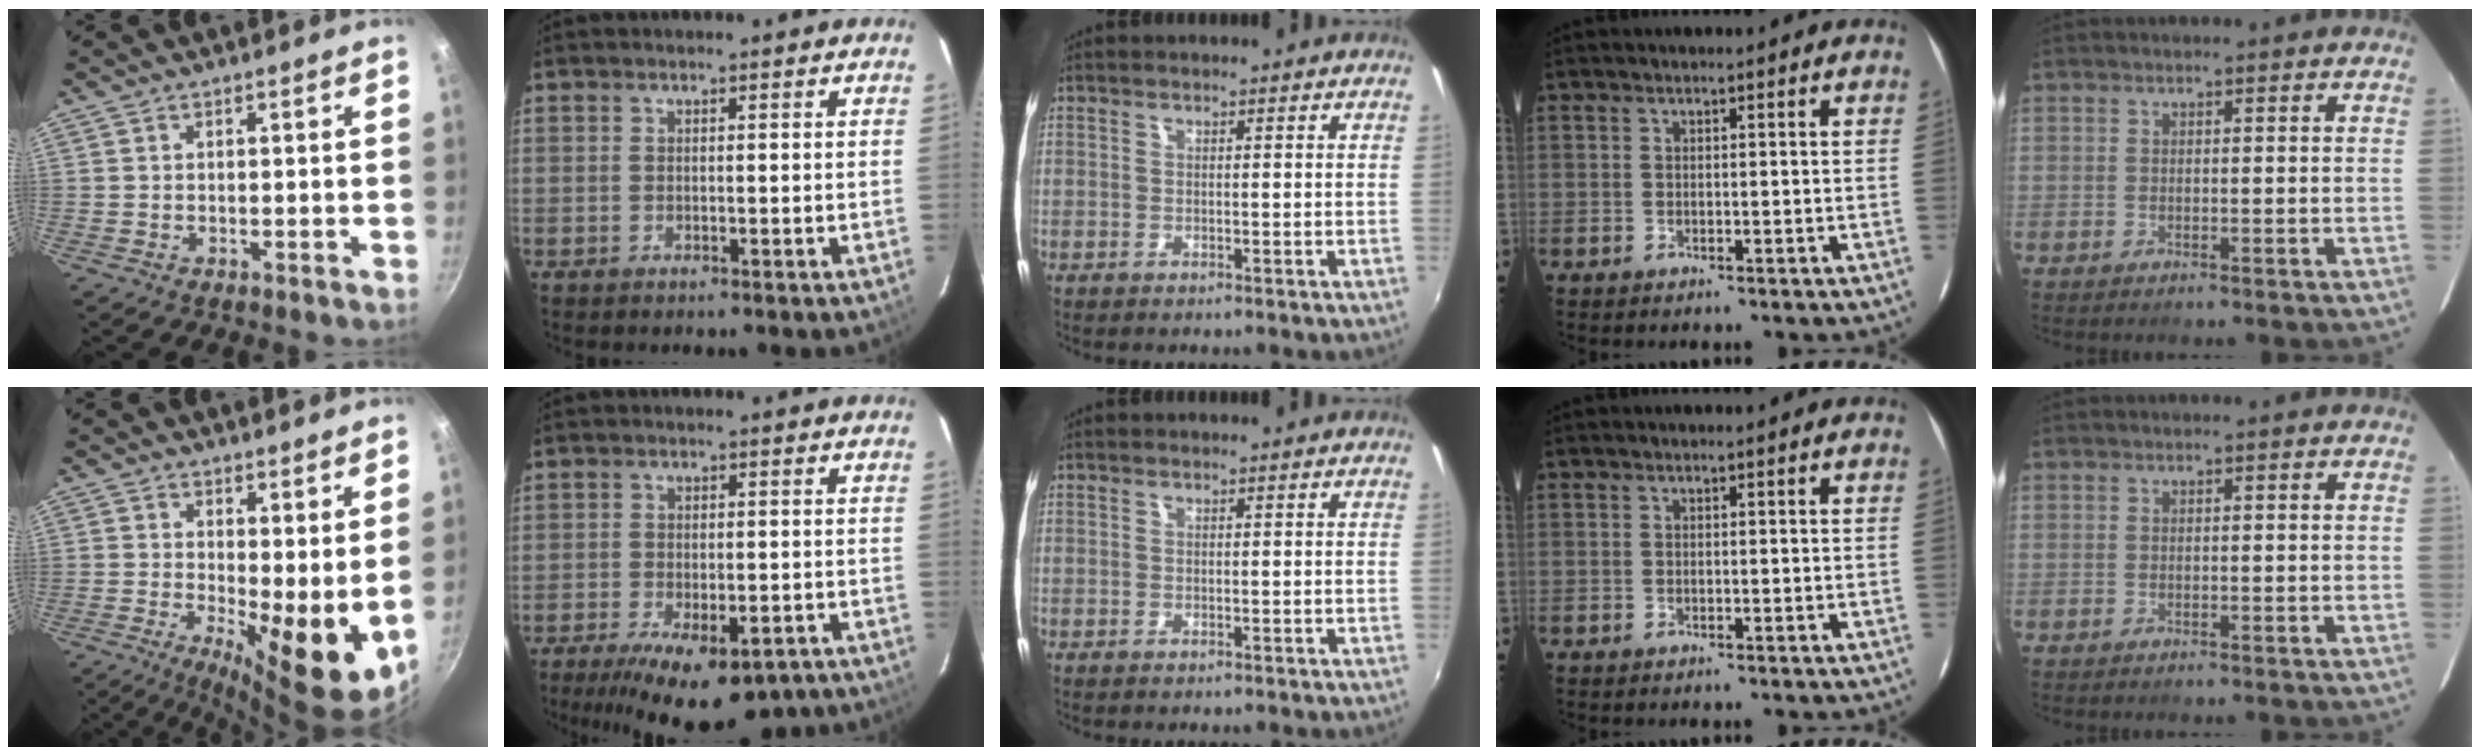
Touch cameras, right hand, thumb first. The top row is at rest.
{"thumb": {"total": 11.6, "force": [0.6, 3.8, 11.0], "torque": [-0.137, -0.023, 0.014]}, "index": {"total": 16.9, "force": [-11.6, 6.7, 10.2], "torque": [-0.197, -0.027, -0.158]}}